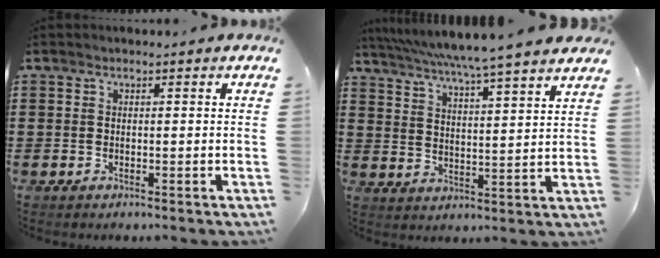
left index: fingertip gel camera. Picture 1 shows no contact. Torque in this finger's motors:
{"motor_torque": [0.54, 0.34, 1.05, 0.21]}